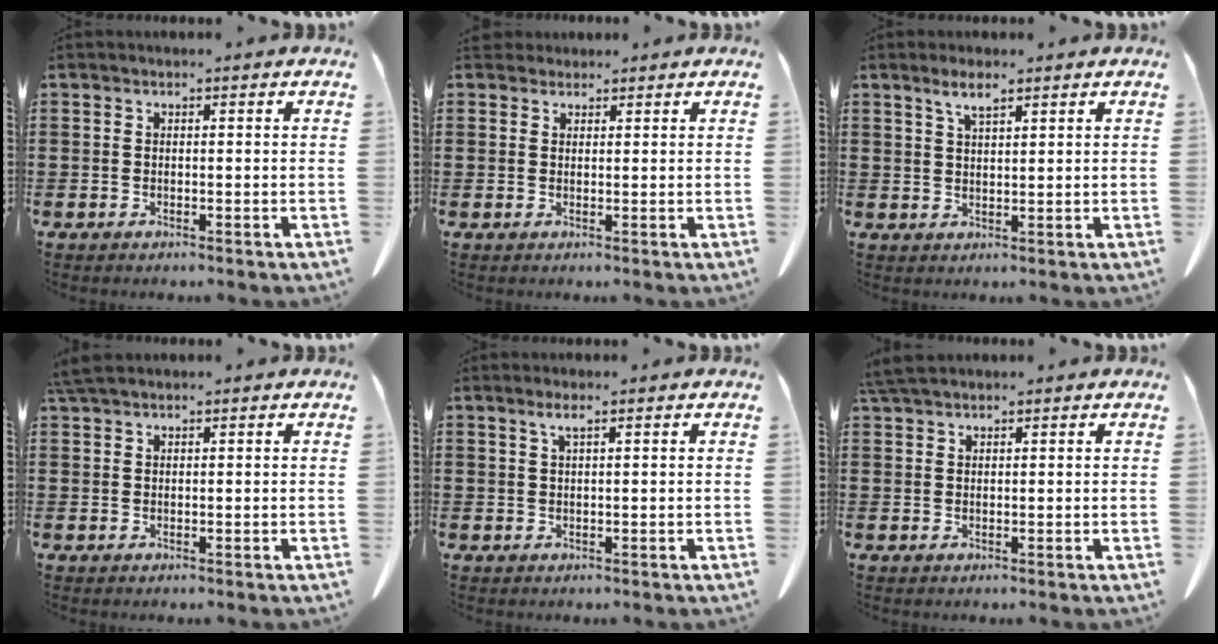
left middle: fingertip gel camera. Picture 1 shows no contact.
{"total": 1.9, "force": [1.7, 0.8, 0.2], "torque": [-0.010, 0.002, 0.035]}
{"total": 3.0, "force": [2.1, 0.5, 2.1], "torque": [-0.047, 0.002, 0.037]}
{"total": 2.3, "force": [1.9, 0.4, 1.2], "torque": [-0.030, 0.001, 0.038]}
{"total": 1.6, "force": [0.8, 0.1, 1.4], "torque": [-0.030, 0.000, 0.016]}
{"total": 2.9, "force": [2.5, 0.6, 1.3], "torque": [-0.034, 0.000, 0.050]}